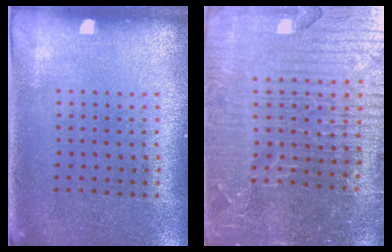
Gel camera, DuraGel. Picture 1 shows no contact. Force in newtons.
{"total": 6.1, "press": 5.4, "slide": 2.8}